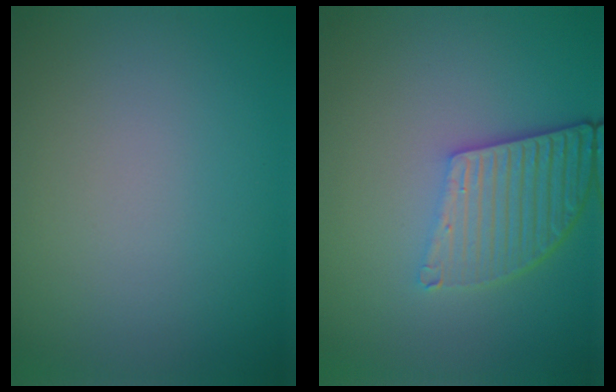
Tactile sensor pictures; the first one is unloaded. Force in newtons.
{"total": 5.0, "press": 3.8, "slide": 3.3}